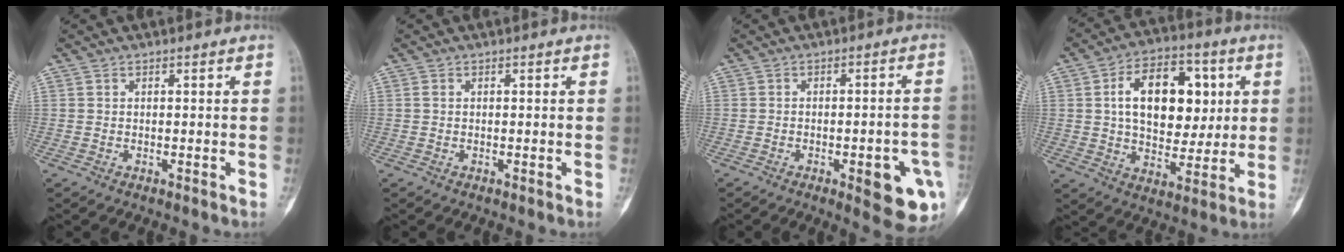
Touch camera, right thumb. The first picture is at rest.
{"total": 0.6, "force": [0.1, 0.5, 0.4], "torque": [-0.004, 0.001, -0.001]}
{"total": 11.2, "force": [-4.1, 3.6, 9.8], "torque": [-0.097, 0.013, -0.042]}
{"total": 17.9, "force": [3.8, 11.3, 13.4], "torque": [-0.165, 0.003, 0.059]}